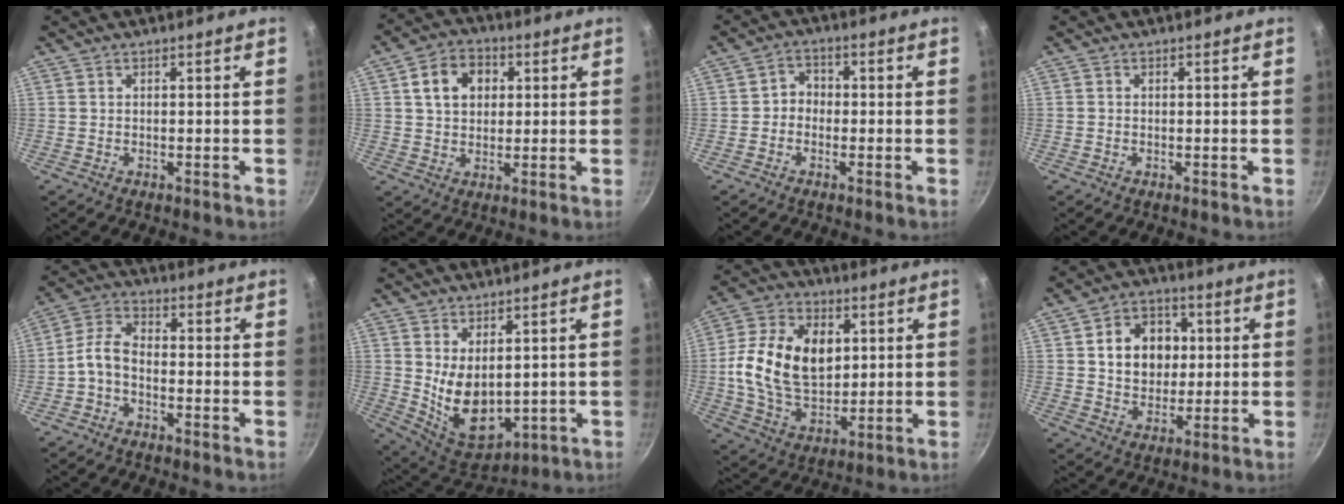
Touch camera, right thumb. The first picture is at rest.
{"total": 8.9, "force": [2.5, 6.8, 5.1], "torque": [-0.063, 0.009, 0.035]}
{"total": 3.4, "force": [-0.7, 3.0, 1.4], "torque": [0.001, 0.015, -0.021]}
{"total": 0.0}
{"total": 5.6, "force": [-2.2, 3.3, 4.0], "torque": [-0.085, 0.034, -0.054]}
{"total": 11.5, "force": [1.5, 7.0, 9.0], "torque": [-0.124, -0.038, 0.055]}
{"total": 18.0, "force": [2.6, 12.1, 13.0], "torque": [-0.224, 0.001, 0.042]}
{"total": 11.6, "force": [2.0, 9.4, 6.6], "torque": [-0.069, 0.005, 0.029]}